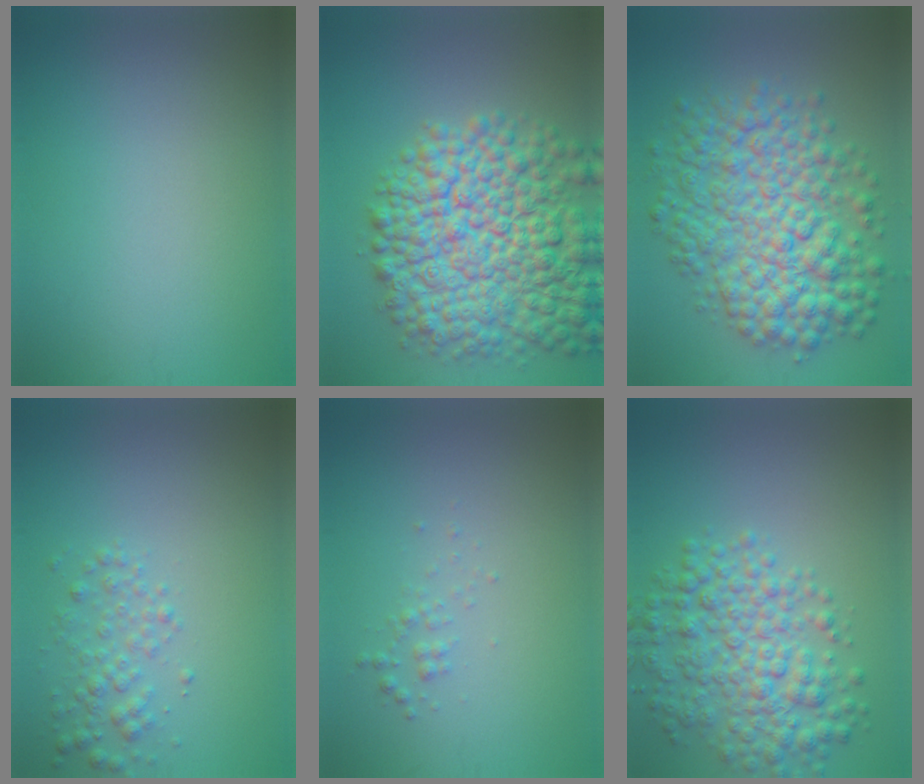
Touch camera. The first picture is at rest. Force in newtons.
{"total": 13.0, "press": 13.0, "slide": 0.5}
{"total": 9.9, "press": 9.9, "slide": 0.1}
{"total": 2.3, "press": 2.3, "slide": 0.0}
{"total": 0.9, "press": 0.9, "slide": 0.0}
{"total": 6.4, "press": 6.4, "slide": 0.1}